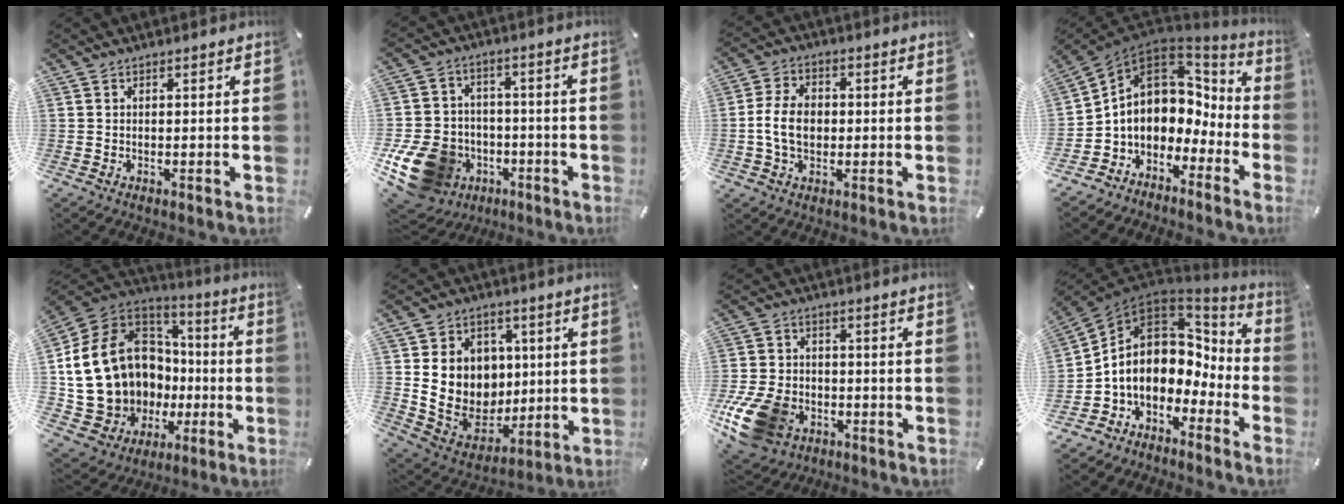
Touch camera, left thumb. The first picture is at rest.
{"total": 16.3, "force": [-5.9, 13.1, 7.7], "torque": [-0.154, 0.029, -0.089]}
{"total": 8.6, "force": [-0.7, 6.4, 5.7], "torque": [-0.122, 0.006, -0.016]}
{"total": 10.1, "force": [0.4, 8.7, 5.1], "torque": [-0.099, -0.018, 0.005]}
{"total": 18.1, "force": [-0.7, 15.9, 8.6], "torque": [-0.191, -0.028, 0.034]}
{"total": 14.7, "force": [2.8, 13.2, 5.9], "torque": [-0.110, -0.026, 0.068]}
{"total": 15.4, "force": [-6.4, 10.6, 9.1], "torque": [-0.187, 0.033, -0.110]}
{"total": 12.4, "force": [0.3, 9.9, 7.3], "torque": [-0.142, -0.018, 0.003]}